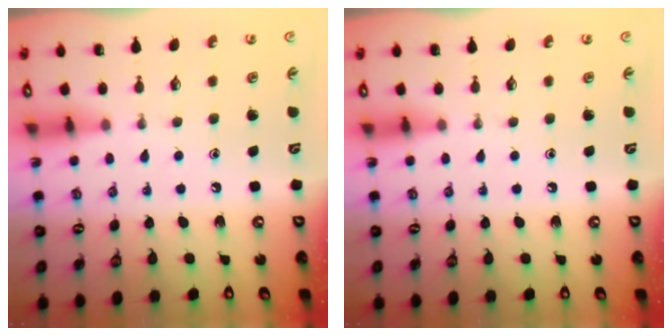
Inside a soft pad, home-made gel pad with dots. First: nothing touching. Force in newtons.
{"total": 0.0}